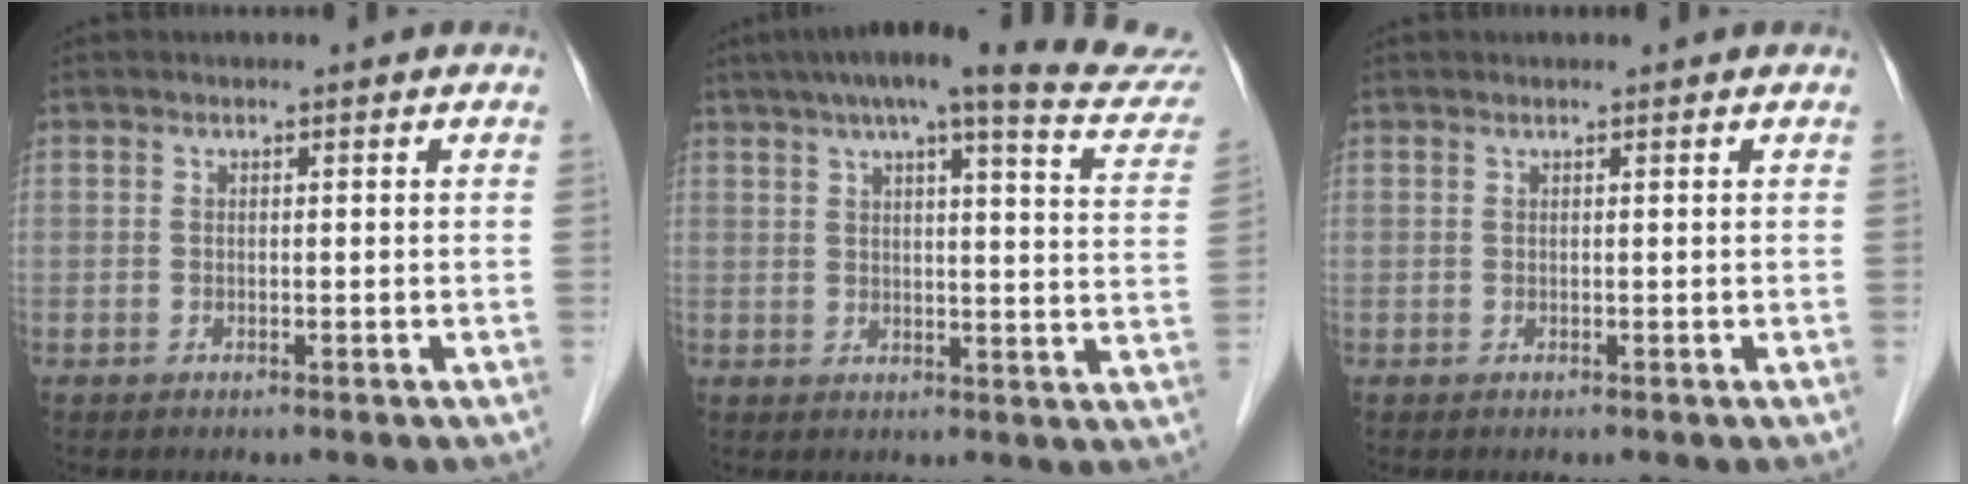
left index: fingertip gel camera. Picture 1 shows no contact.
{"total": 22.3, "force": [19.0, 1.6, 11.6], "torque": [-0.158, -0.011, 0.218]}
{"total": 0.0}